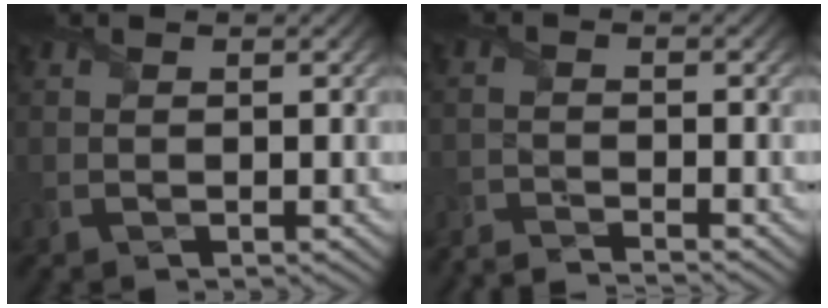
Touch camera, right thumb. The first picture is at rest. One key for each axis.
{"total": 3.5, "fx": -3.5, "fy": -0.5, "fz": 0.6, "tx": -0.015, "ty": -0.004, "tz": -0.077}